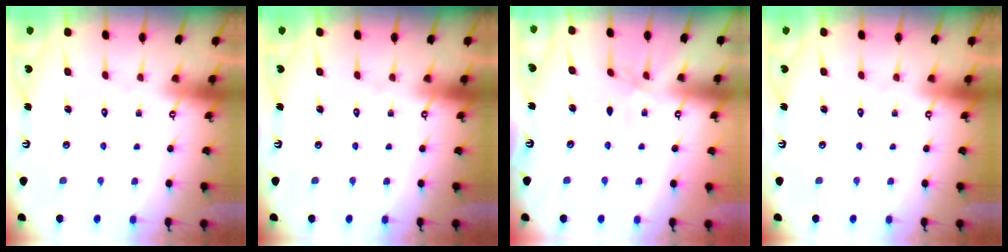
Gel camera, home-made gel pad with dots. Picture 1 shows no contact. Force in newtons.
{"total": 0.0}
{"total": 2.2, "press": 2.1, "slide": 0.5}
{"total": 0.0}